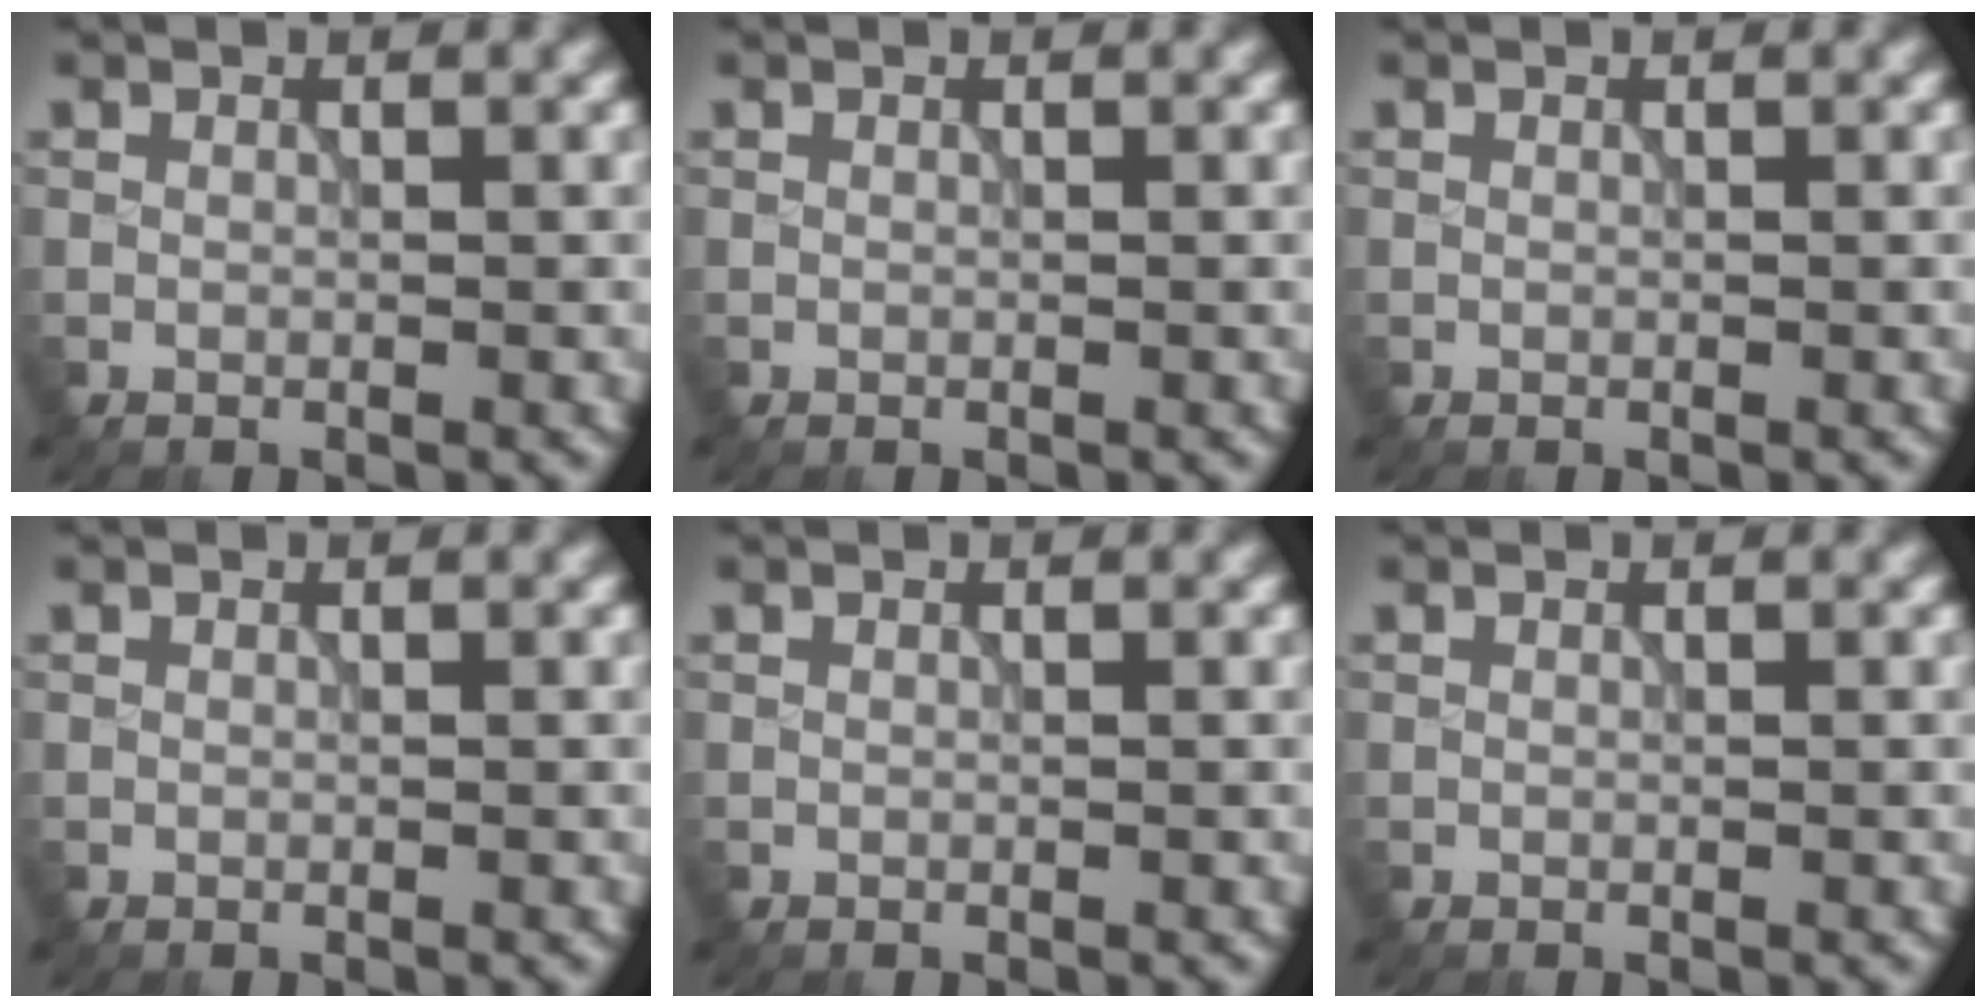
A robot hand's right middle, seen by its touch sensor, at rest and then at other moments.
{"total": 0.0}
{"total": 0.0}
{"total": 0.0}
{"total": 0.0}
{"total": 0.0}